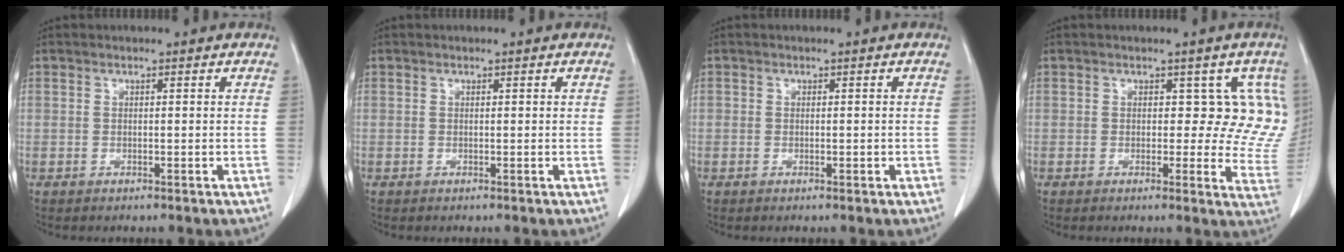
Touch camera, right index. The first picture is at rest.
{"total": 0.0}
{"total": 0.8, "force": [-0.2, 0.5, 0.6], "torque": [-0.011, 0.004, 0.000]}
{"total": 7.9, "force": [2.4, 4.6, 5.9], "torque": [-0.031, 0.000, 0.017]}